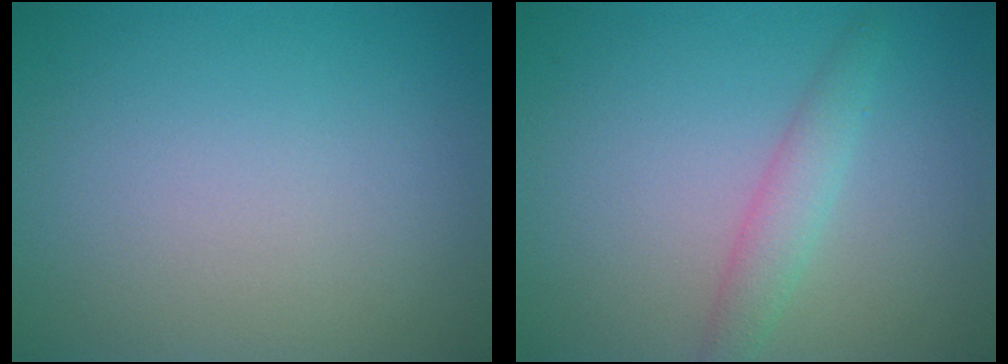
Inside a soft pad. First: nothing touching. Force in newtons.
{"total": 2.2, "press": 2.2, "slide": 0.2}